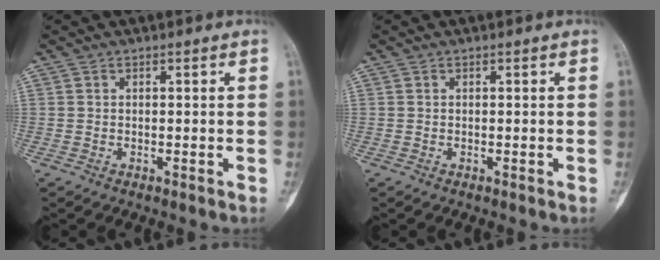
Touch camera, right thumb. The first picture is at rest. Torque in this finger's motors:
{"motor_torque": [0.38, 0.19, -0.16, 0.15, 0.05]}